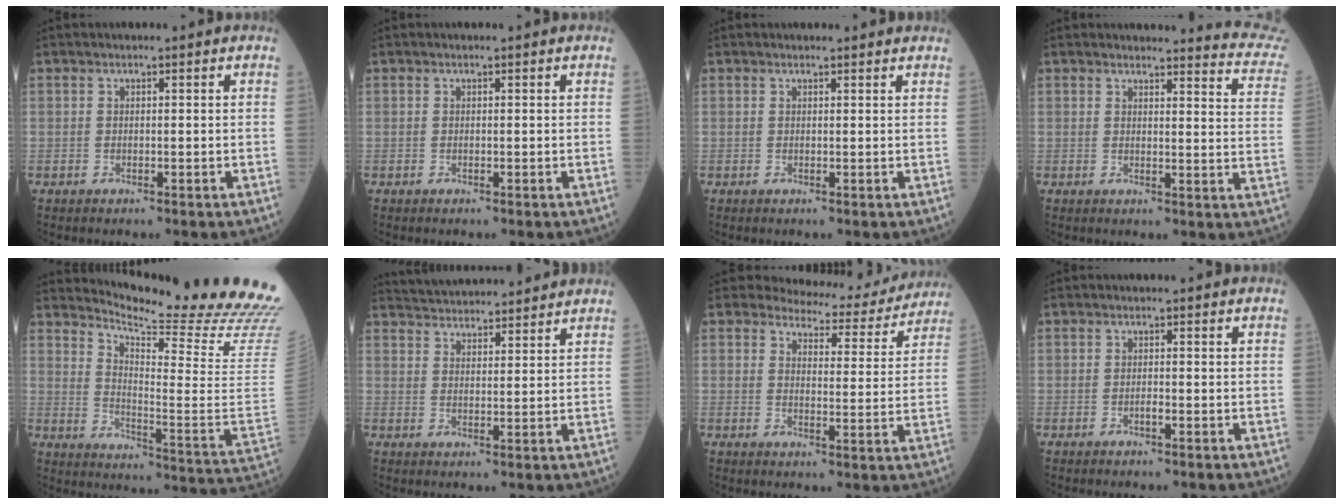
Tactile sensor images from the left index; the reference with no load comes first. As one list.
[{"total": 0.0}, {"total": 1.6, "force": [1.5, 0.3, 0.2], "torque": [-0.008, 0.004, 0.008]}, {"total": 9.3, "force": [9.3, -0.1, 0.5], "torque": [0.013, -0.092, 0.069]}, {"total": 23.9, "force": [22.7, -1.3, 7.2], "torque": [-0.125, -0.155, 0.282]}, {"total": 11.0, "force": [10.6, 1.5, 2.6], "torque": [-0.045, 0.022, 0.154]}, {"total": 10.4, "force": [9.9, 3.0, 0.8], "torque": [0.005, -0.026, 0.104]}, {"total": 1.4, "force": [-1.3, 0.0, 0.3], "torque": [-0.007, -0.006, -0.021]}]